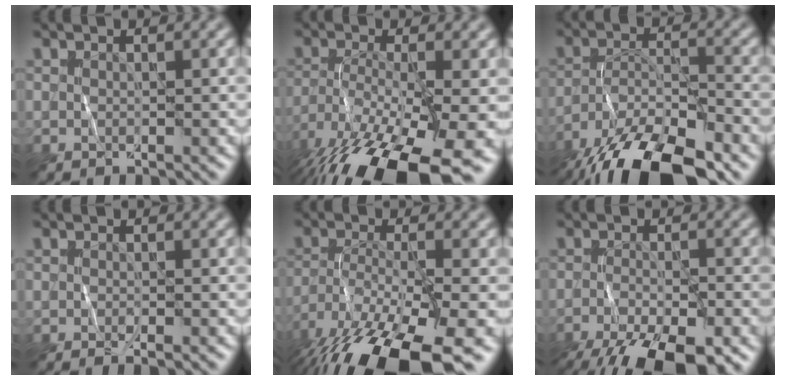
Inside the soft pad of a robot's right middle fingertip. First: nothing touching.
{"total": 15.7, "force": [-10.3, 4.6, 10.9], "torque": [-0.212, -0.041, -0.160]}
{"total": 14.5, "force": [-11.2, 4.2, 8.3], "torque": [-0.167, -0.034, -0.182]}
{"total": 0.7, "force": [-0.3, 0.1, 0.6], "torque": [-0.008, -0.004, -0.007]}
{"total": 14.1, "force": [-9.5, 3.9, 9.7], "torque": [-0.204, -0.028, -0.156]}
{"total": 11.4, "force": [-8.1, 3.8, 7.2], "torque": [-0.137, -0.049, -0.115]}